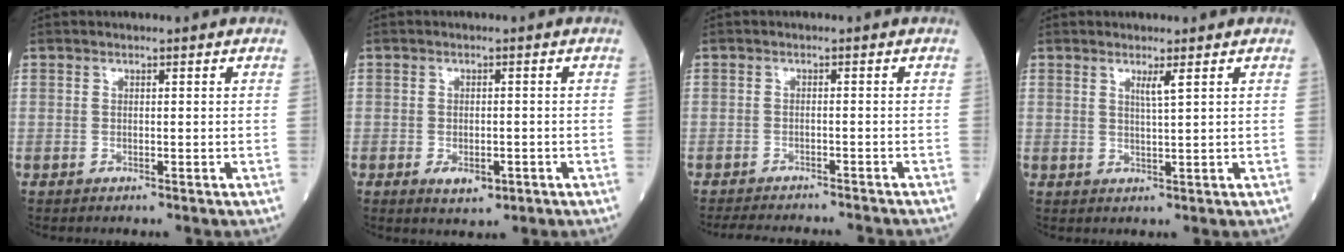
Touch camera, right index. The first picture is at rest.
{"total": 3.3, "force": [-1.5, 1.8, 2.4], "torque": [-0.033, 0.000, -0.012]}
{"total": 9.9, "force": [-9.3, 1.5, 3.0], "torque": [-0.044, -0.004, -0.123]}
{"total": 1.9, "force": [1.0, -0.5, 1.5], "torque": [-0.030, -0.009, 0.020]}